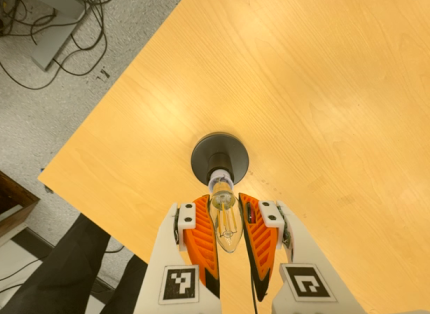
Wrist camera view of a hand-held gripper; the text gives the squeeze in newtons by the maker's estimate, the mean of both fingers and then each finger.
{"total": 21.5, "left": 24.0, "right": 19.0}